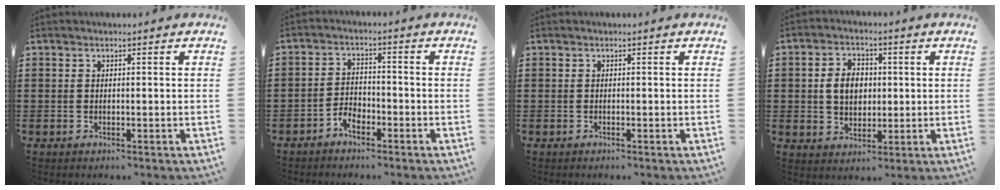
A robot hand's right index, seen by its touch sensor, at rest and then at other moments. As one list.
[{"total": 2.9, "force": [-2.4, 1.4, 1.0], "torque": [-0.022, 0.009, -0.049]}, {"total": 0.0}, {"total": 5.4, "force": [0.3, 4.0, 3.7], "torque": [-0.081, 0.009, -0.001]}]